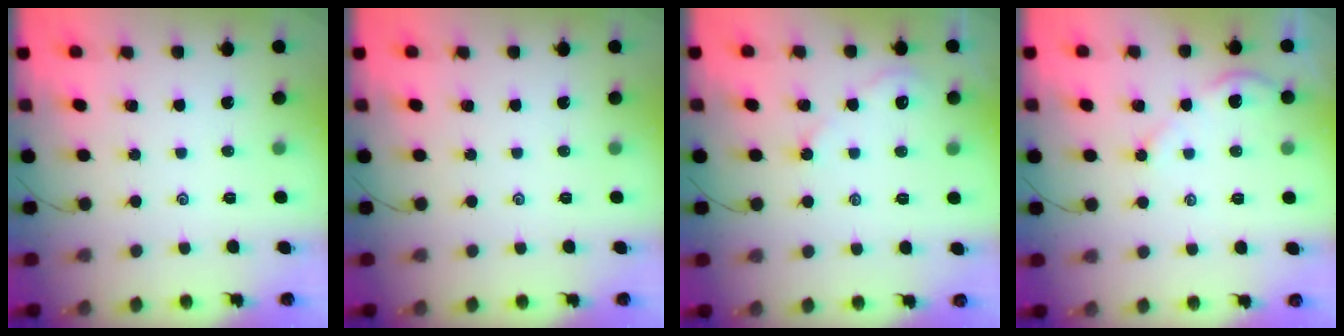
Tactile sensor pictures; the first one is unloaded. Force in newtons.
{"total": 0.0}
{"total": 2.5, "press": 2.4, "slide": 0.4}
{"total": 4.0, "press": 4.0, "slide": 0.4}